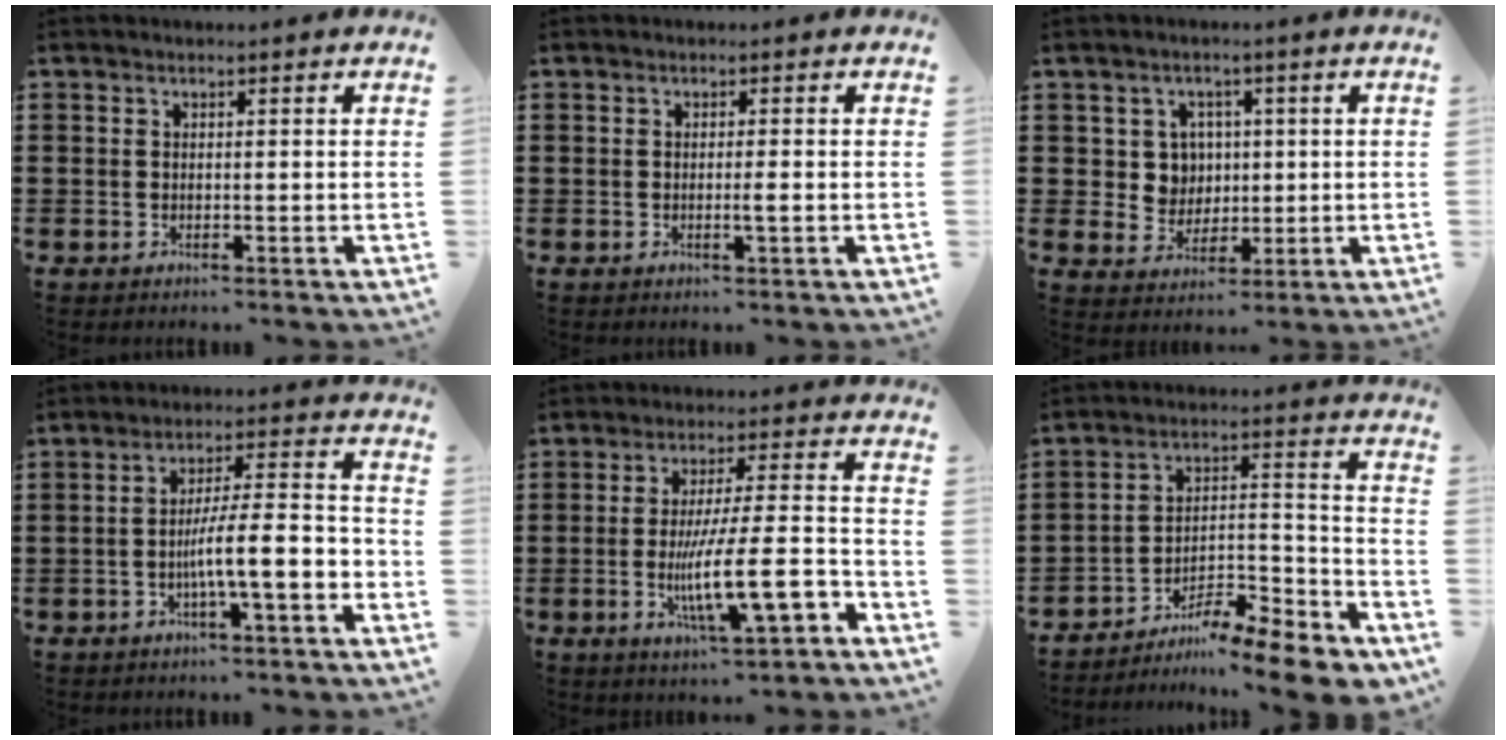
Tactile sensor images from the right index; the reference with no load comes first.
{"total": 1.6, "force": [-0.4, -0.1, 1.6], "torque": [-0.026, -0.004, -0.009]}
{"total": 5.1, "force": [1.2, 4.7, 1.7], "torque": [-0.056, 0.015, 0.022]}
{"total": 9.0, "force": [-3.2, 1.7, 8.2], "torque": [-0.135, 0.001, -0.060]}
{"total": 13.5, "force": [-4.4, 2.6, 12.5], "torque": [-0.220, -0.007, -0.080]}
{"total": 9.4, "force": [-8.2, 1.6, 4.2], "torque": [-0.050, 0.021, -0.158]}